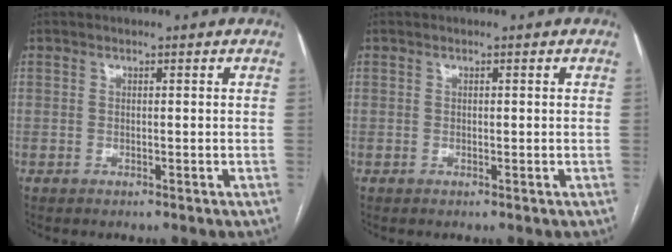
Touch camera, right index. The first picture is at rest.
{"total": 0.0}